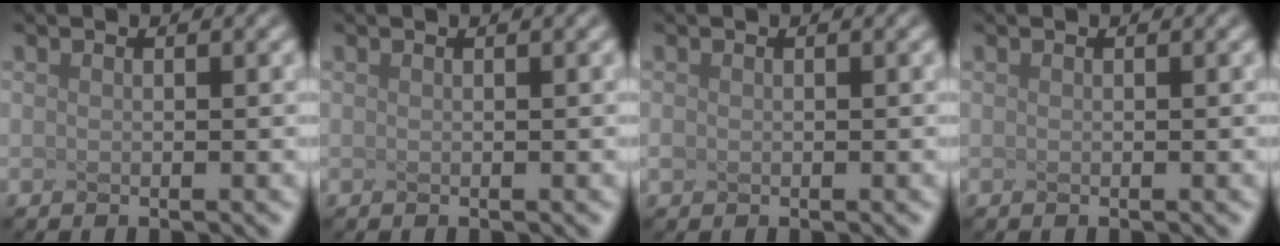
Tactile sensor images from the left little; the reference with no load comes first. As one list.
[{"total": 0.7, "force": [0.5, 0.3, 0.4], "torque": [-0.004, 0.011, 0.003]}, {"total": 0.8, "force": [-0.4, -0.4, -0.5], "torque": [-0.001, -0.008, 0.003]}, {"total": 0.0}]